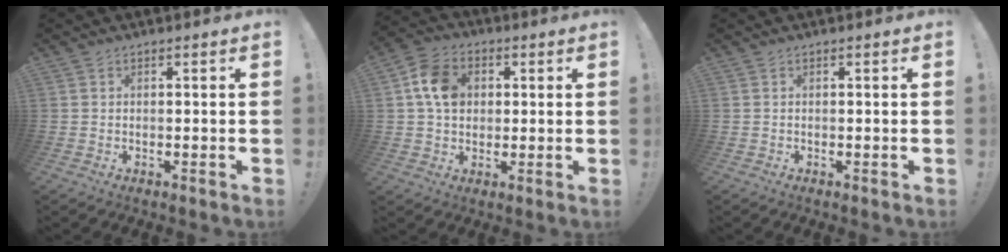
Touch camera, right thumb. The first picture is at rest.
{"total": 11.0, "force": [2.2, 8.8, 6.3], "torque": [-0.089, 0.012, 0.048]}
{"total": 0.0}